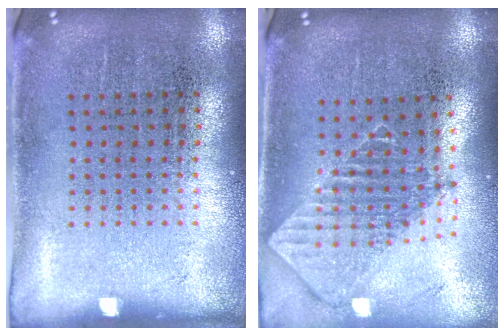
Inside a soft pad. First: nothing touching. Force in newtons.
{"total": 2.1, "press": 1.6, "slide": 1.3}